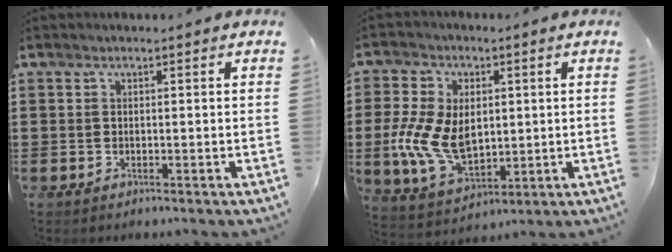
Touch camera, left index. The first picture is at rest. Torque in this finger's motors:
{"motor_torque": [1.08, 1.05, 0.53, 0.21]}